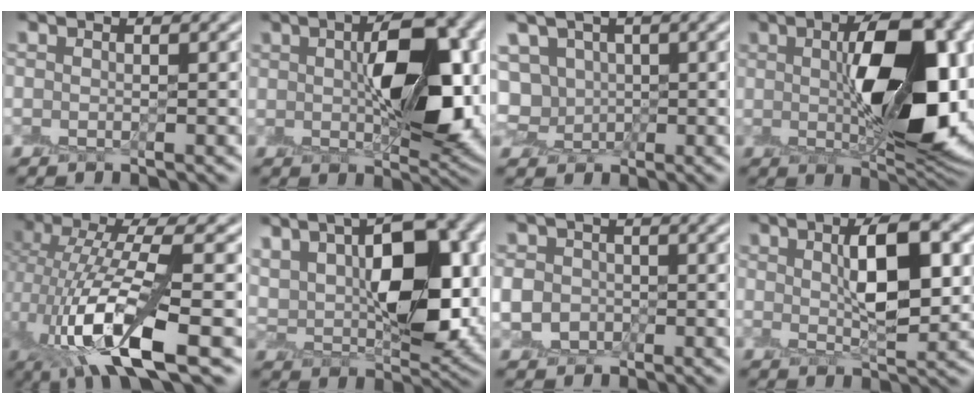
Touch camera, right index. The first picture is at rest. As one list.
[{"total": 9.2, "force": [1.0, 4.0, 8.3], "torque": [-0.122, 0.008, 0.022]}, {"total": 5.1, "force": [0.4, 4.5, 2.4], "torque": [-0.050, 0.016, 0.000]}, {"total": 11.4, "force": [1.0, 4.5, 10.4], "torque": [-0.152, 0.006, 0.024]}, {"total": 9.5, "force": [-1.5, 2.8, 8.9], "torque": [-0.168, 0.007, -0.023]}, {"total": 11.7, "force": [2.9, 6.1, 9.5], "torque": [-0.140, 0.007, 0.055]}, {"total": 2.5, "force": [-0.6, 2.3, 0.6], "torque": [-0.009, 0.001, -0.014]}, {"total": 5.8, "force": [1.3, 2.0, 5.3], "torque": [-0.082, 0.008, 0.025]}]